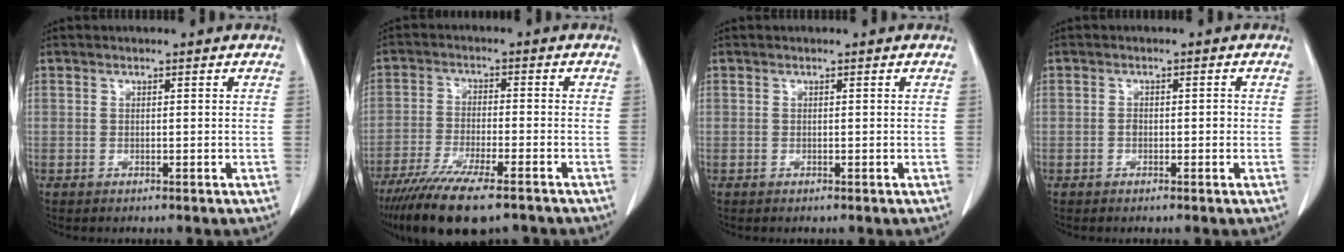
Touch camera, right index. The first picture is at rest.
{"total": 13.8, "force": [-10.5, 2.4, 8.6], "torque": [-0.153, -0.035, -0.174]}
{"total": 0.0}
{"total": 1.5, "force": [-0.3, 0.8, 1.2], "torque": [-0.017, 0.004, -0.004]}